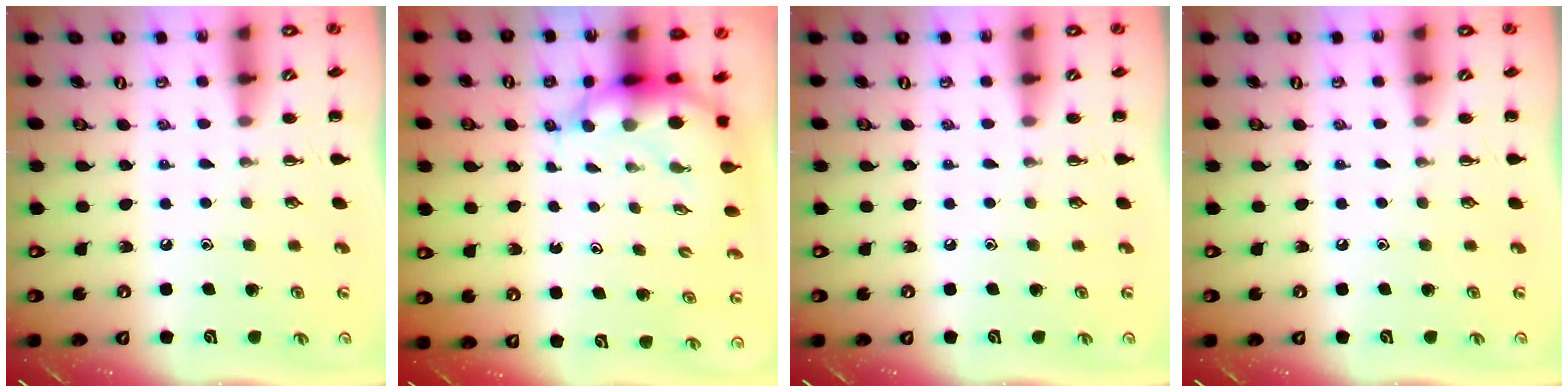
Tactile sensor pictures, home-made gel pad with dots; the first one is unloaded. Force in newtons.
{"total": 5.9, "press": 5.8, "slide": 1.1}
{"total": 0.0}
{"total": 0.0}